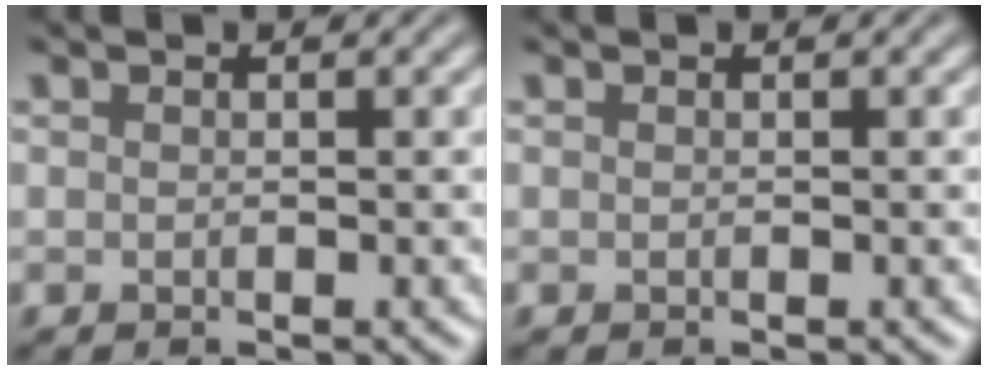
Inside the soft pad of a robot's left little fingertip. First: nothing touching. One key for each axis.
{"total": 0.0}